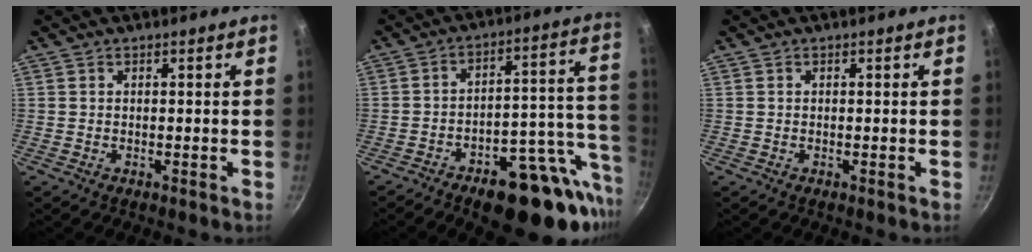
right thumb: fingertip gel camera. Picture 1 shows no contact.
{"total": 23.6, "force": [-8.5, 11.5, 18.8], "torque": [-0.201, 0.042, -0.110]}
{"total": 0.0}